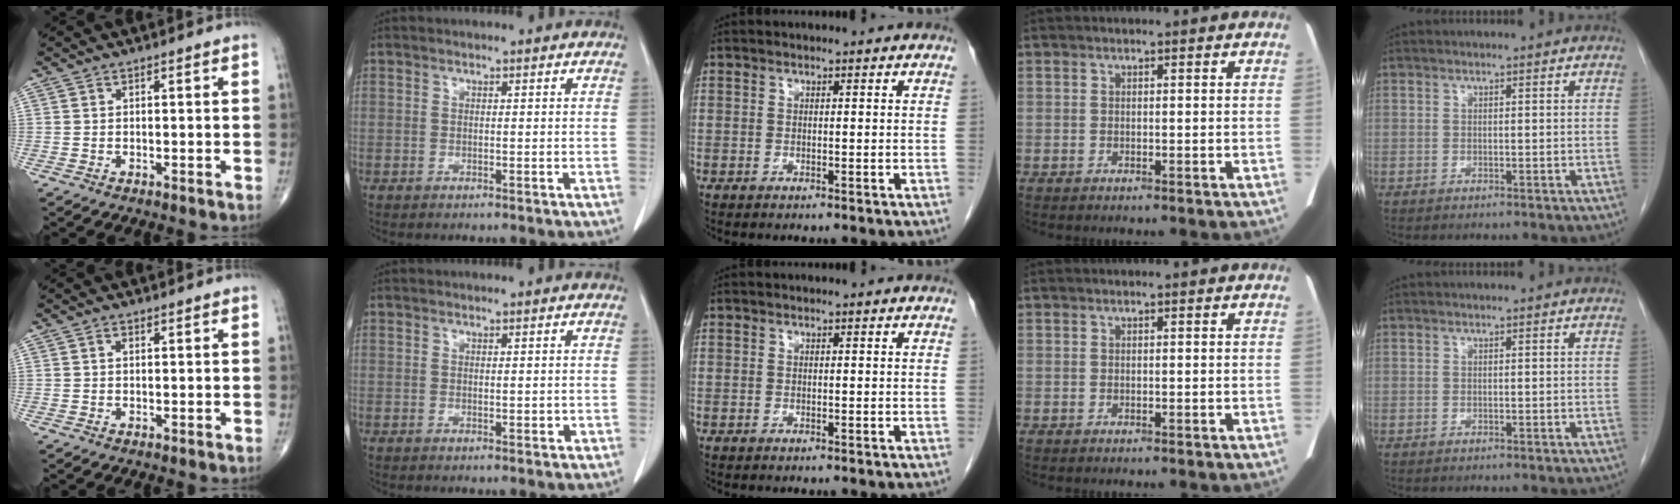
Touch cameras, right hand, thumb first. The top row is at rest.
{"thumb": {"total": 0.8, "force": [0.3, 0.5, 0.5], "torque": [-0.011, 0.001, 0.004]}, "index": {"total": 0.9, "force": [-0.1, 0.3, 0.8], "torque": [-0.012, -0.002, 0.002]}}